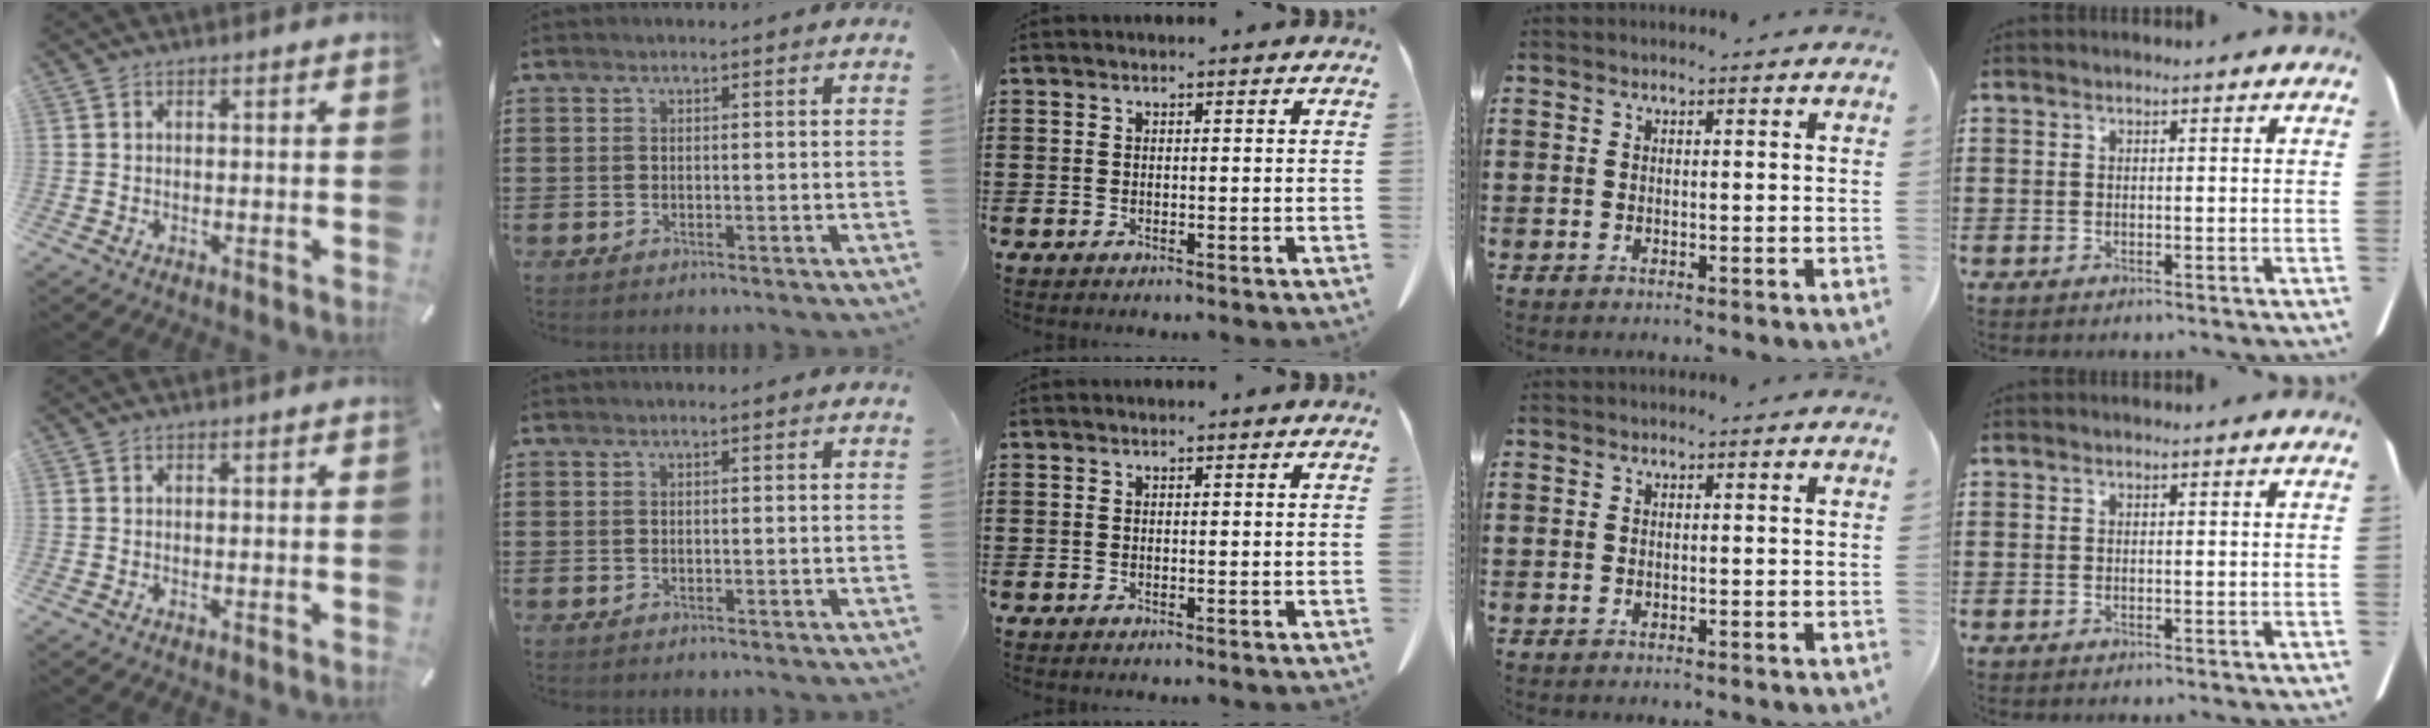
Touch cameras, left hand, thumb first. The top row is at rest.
{}